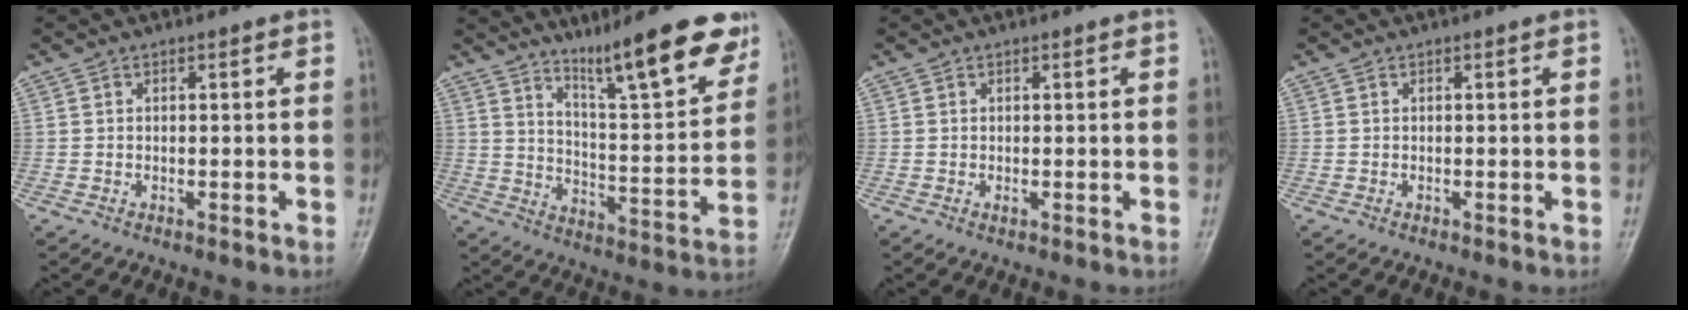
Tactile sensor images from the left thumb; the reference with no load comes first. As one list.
[{"total": 16.4, "force": [11.8, 2.8, 11.1], "torque": [-0.136, -0.072, 0.189]}, {"total": 0.8, "force": [0.2, 0.2, 0.7], "torque": [-0.013, 0.005, 0.005]}, {"total": 0.0}]